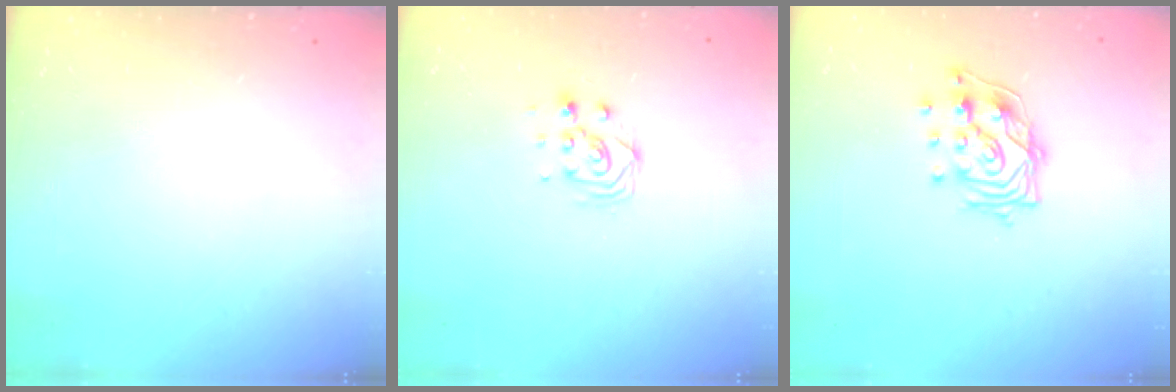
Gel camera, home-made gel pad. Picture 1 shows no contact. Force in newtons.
{"total": 5.3, "press": 5.2, "slide": 0.2}
{"total": 12.9, "press": 12.8, "slide": 1.2}